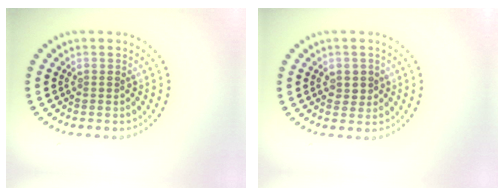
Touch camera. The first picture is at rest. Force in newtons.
{"total": 1.3, "press": 1.3, "slide": 0.3}